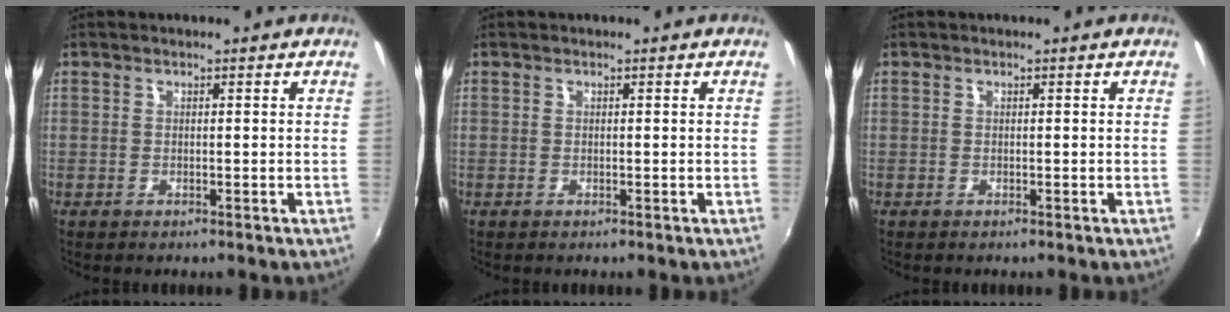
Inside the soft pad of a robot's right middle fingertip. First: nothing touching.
{"total": 0.0}
{"total": 0.0}